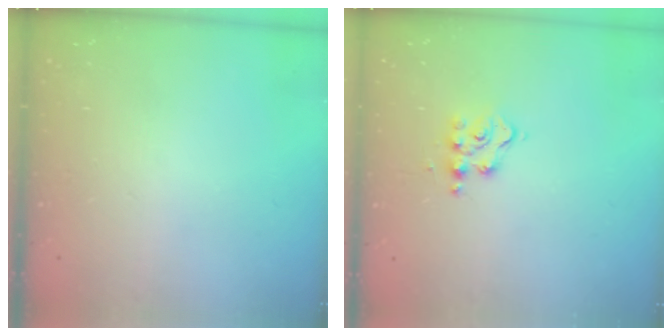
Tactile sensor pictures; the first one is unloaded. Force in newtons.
{"total": 6.0, "press": 6.0, "slide": 0.4}